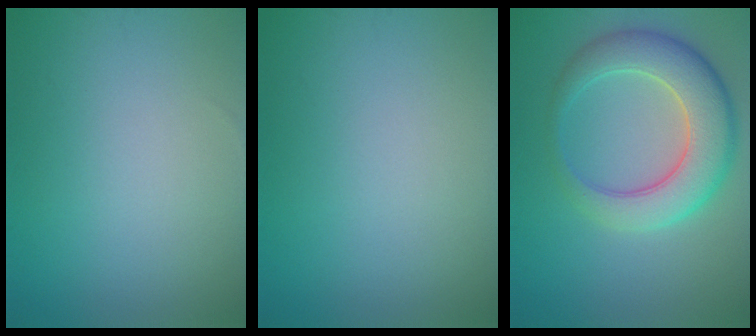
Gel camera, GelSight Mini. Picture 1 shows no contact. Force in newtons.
{"total": 0.0}
{"total": 7.1, "press": 7.1, "slide": 0.5}